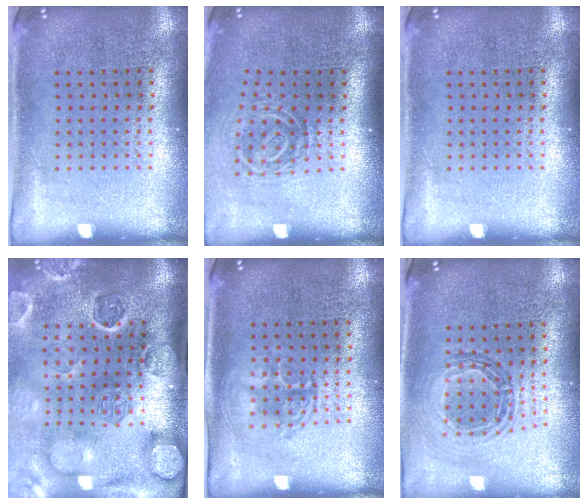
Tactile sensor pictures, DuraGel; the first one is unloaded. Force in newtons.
{"total": 1.8, "press": 1.2, "slide": 1.4}
{"total": 0.0}
{"total": 4.5, "press": 3.5, "slide": 2.7}
{"total": 1.3, "press": 1.3, "slide": 0.2}
{"total": 0.8, "press": 0.8, "slide": 0.0}